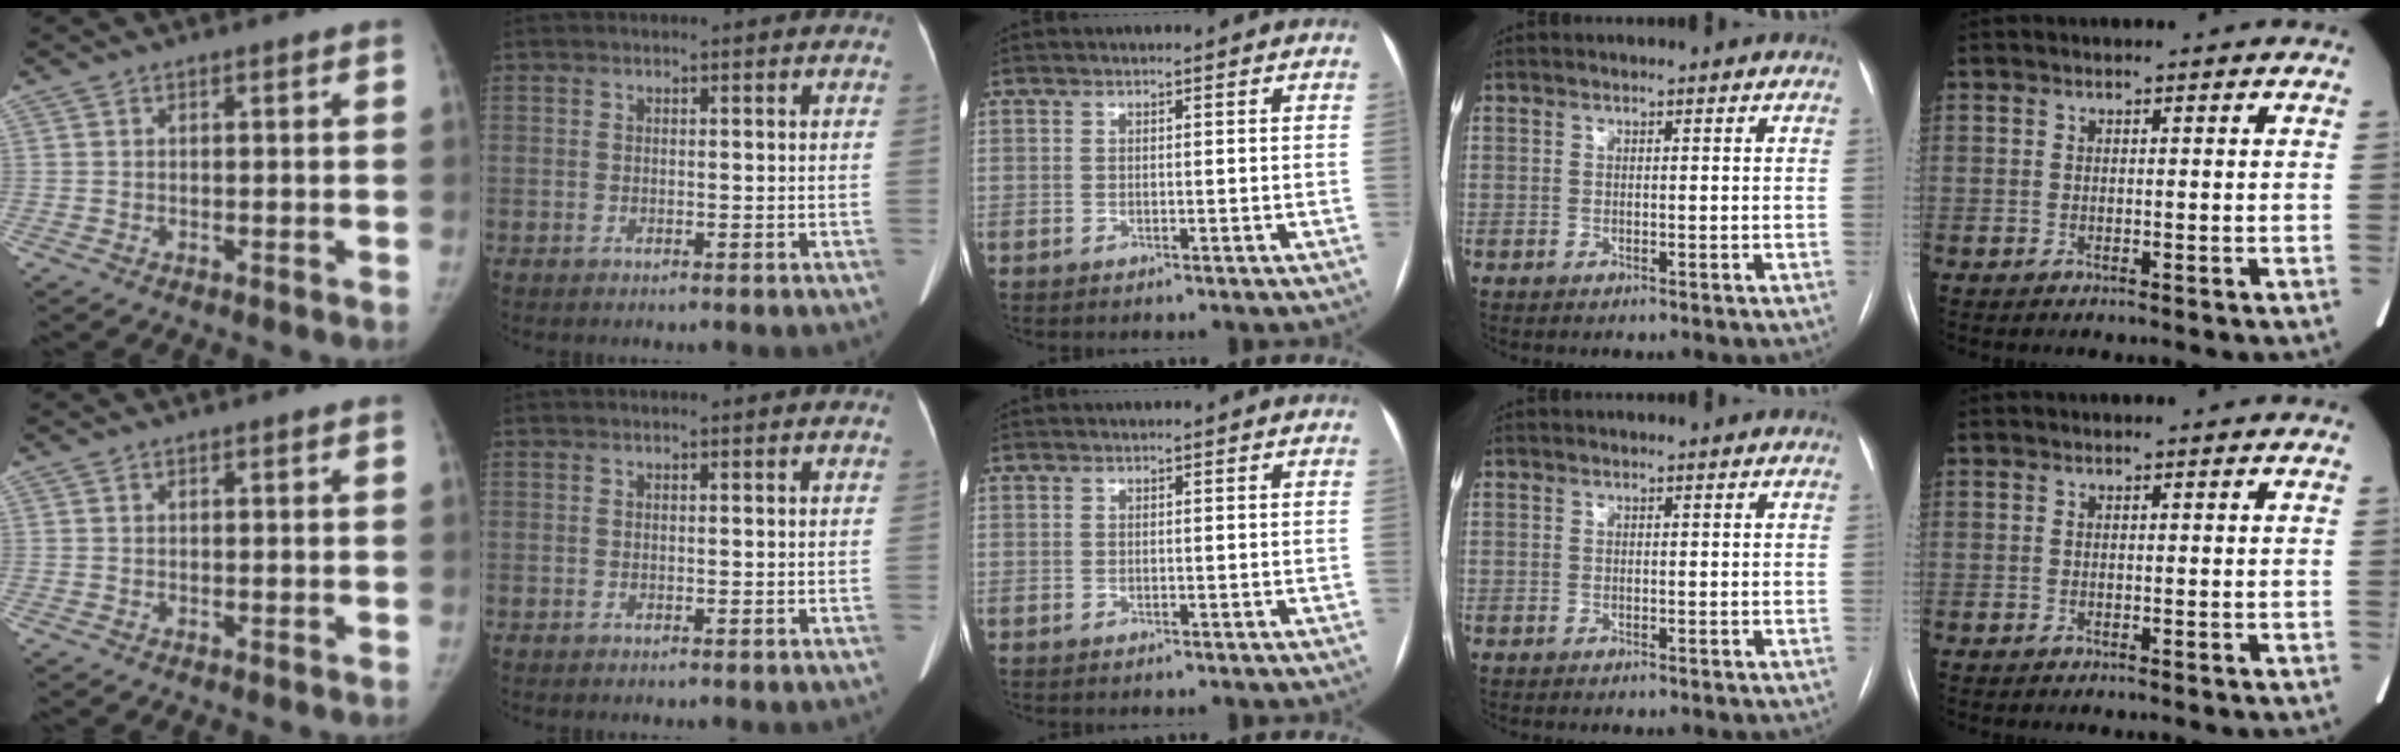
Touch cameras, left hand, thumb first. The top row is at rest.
{}